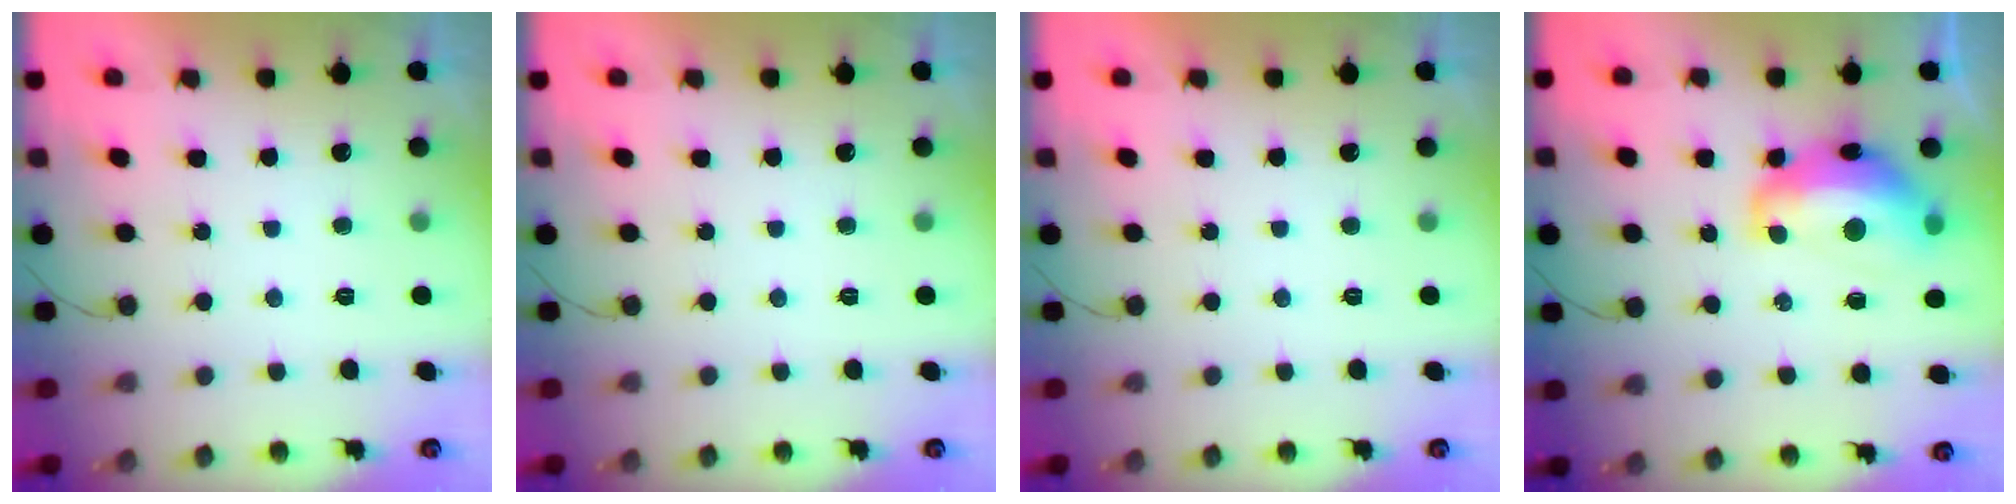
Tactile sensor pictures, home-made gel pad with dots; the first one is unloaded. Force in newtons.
{"total": 0.0}
{"total": 0.0}
{"total": 14.1, "press": 14.0, "slide": 1.3}